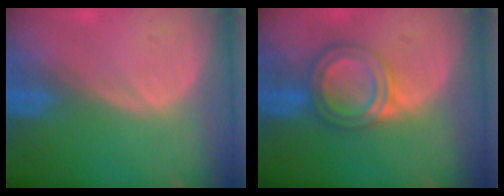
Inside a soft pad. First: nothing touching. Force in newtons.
{"total": 6.2, "press": 5.4, "slide": 3.0}